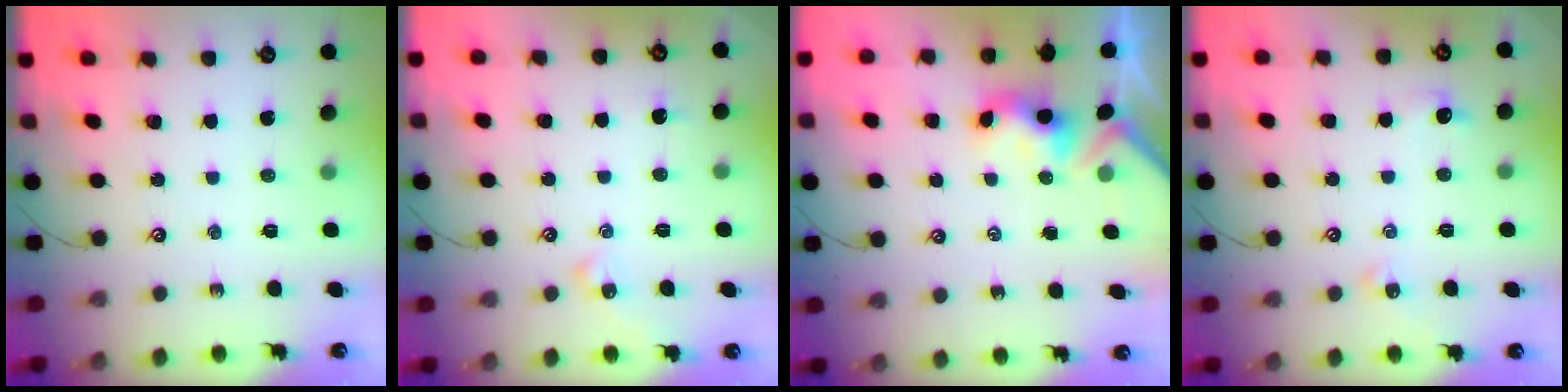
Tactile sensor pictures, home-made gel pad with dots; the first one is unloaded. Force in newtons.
{"total": 3.3, "press": 3.2, "slide": 0.8}
{"total": 3.8, "press": 3.8, "slide": 0.2}
{"total": 2.5, "press": 2.4, "slide": 0.6}